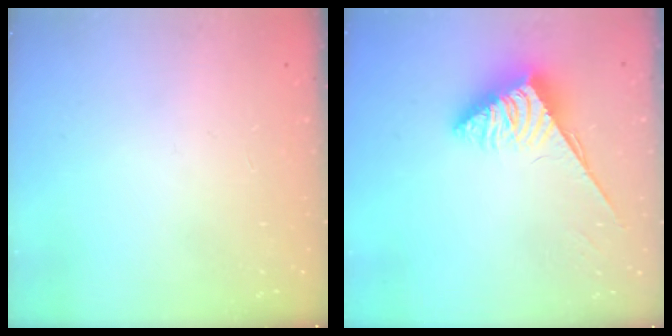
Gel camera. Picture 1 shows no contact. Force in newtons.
{"total": 3.9, "press": 3.8, "slide": 0.6}